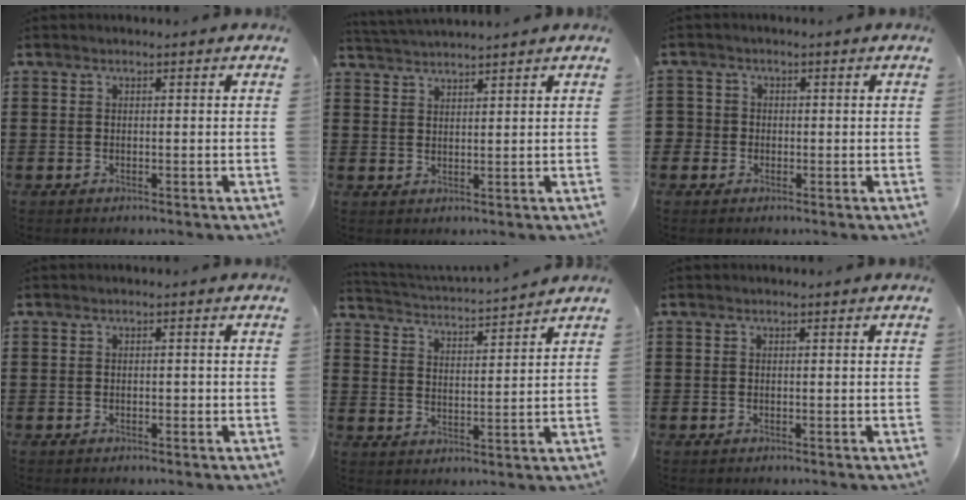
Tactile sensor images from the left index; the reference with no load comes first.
{"total": 2.3, "force": [2.3, -0.5, -0.1], "torque": [-0.005, -0.005, 0.044]}
{"total": 1.8, "force": [-0.4, 1.8, 0.1], "torque": [-0.012, 0.005, -0.012]}
{"total": 0.6, "force": [-0.2, 0.3, 0.4], "torque": [-0.009, -0.001, -0.004]}
{"total": 3.0, "force": [2.9, -0.5, 0.4], "torque": [-0.026, -0.027, 0.043]}
{"total": 0.0}